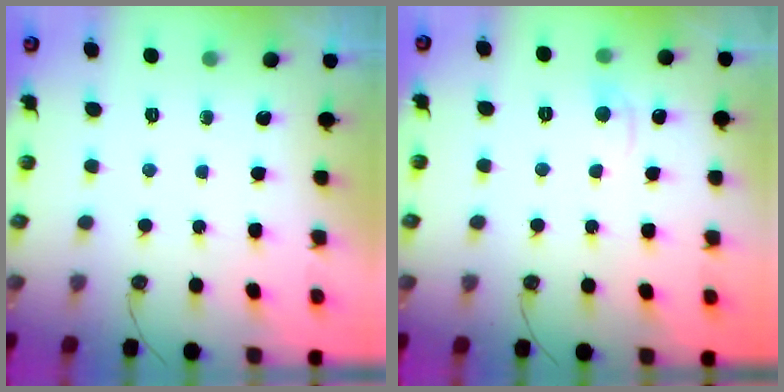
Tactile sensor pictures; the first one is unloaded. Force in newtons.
{"total": 1.1, "press": 1.0, "slide": 0.5}